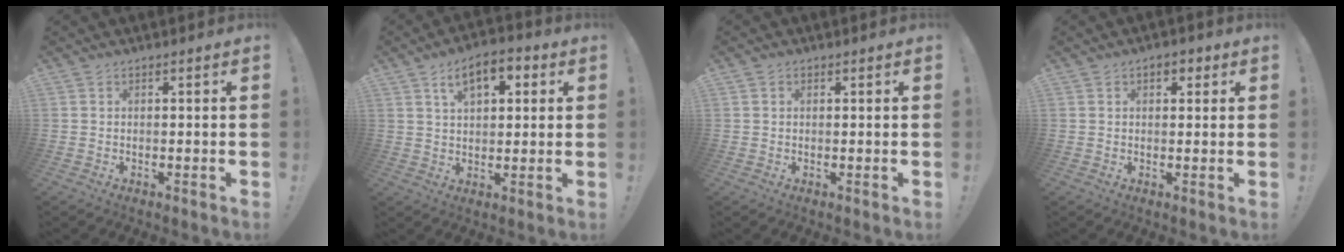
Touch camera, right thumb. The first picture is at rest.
{"total": 9.5, "force": [4.1, 5.2, 6.9], "torque": [-0.106, 0.001, 0.072]}
{"total": 0.8, "force": [0.3, 0.7, 0.1], "torque": [0.001, 0.001, 0.006]}
{"total": 3.0, "force": [1.1, 1.9, 2.0], "torque": [-0.025, 0.002, 0.016]}